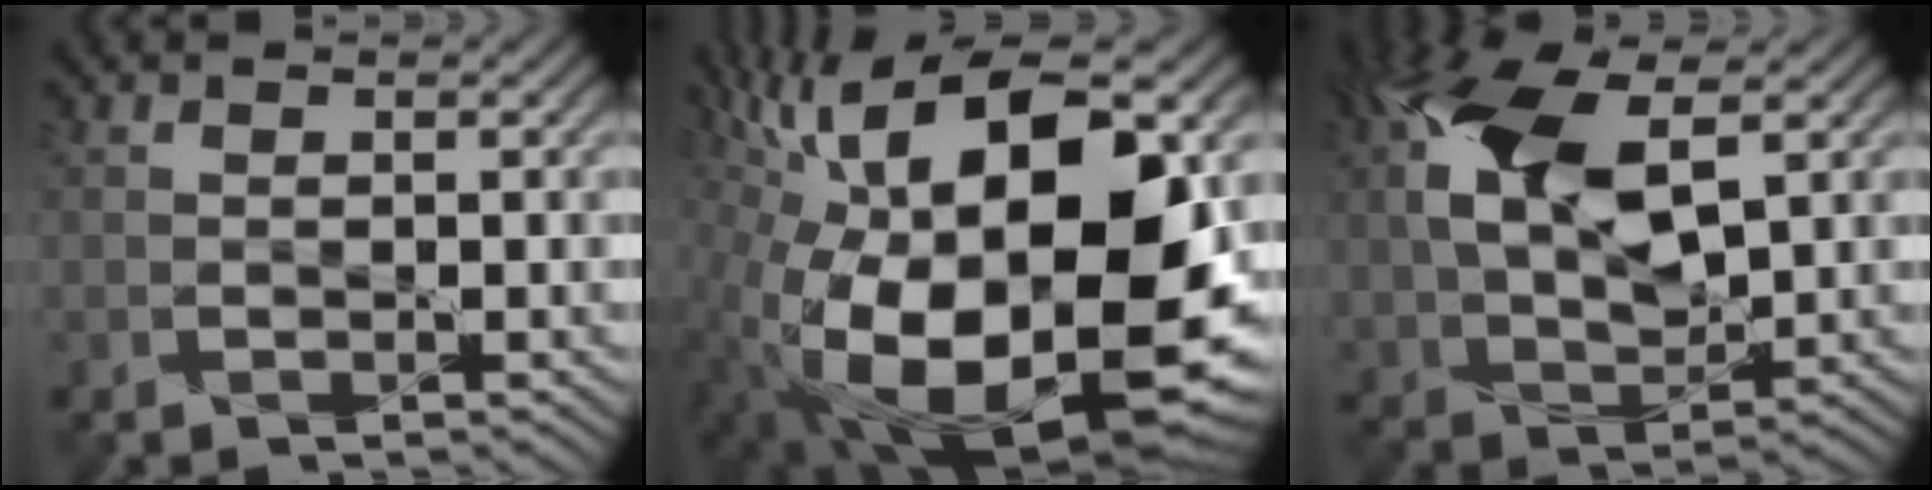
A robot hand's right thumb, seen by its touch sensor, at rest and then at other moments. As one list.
[{"total": 20.0, "force": [0.2, 9.8, 17.5], "torque": [-0.342, -0.005, 0.008]}, {"total": 11.2, "force": [3.4, 5.8, 8.9], "torque": [-0.209, 0.016, 0.064]}]